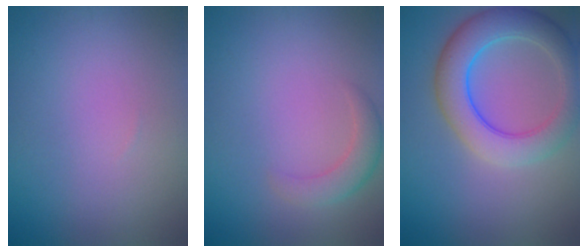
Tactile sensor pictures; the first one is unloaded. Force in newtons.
{"total": 2.4, "press": 2.4, "slide": 0.2}
{"total": 6.7, "press": 6.7, "slide": 0.4}